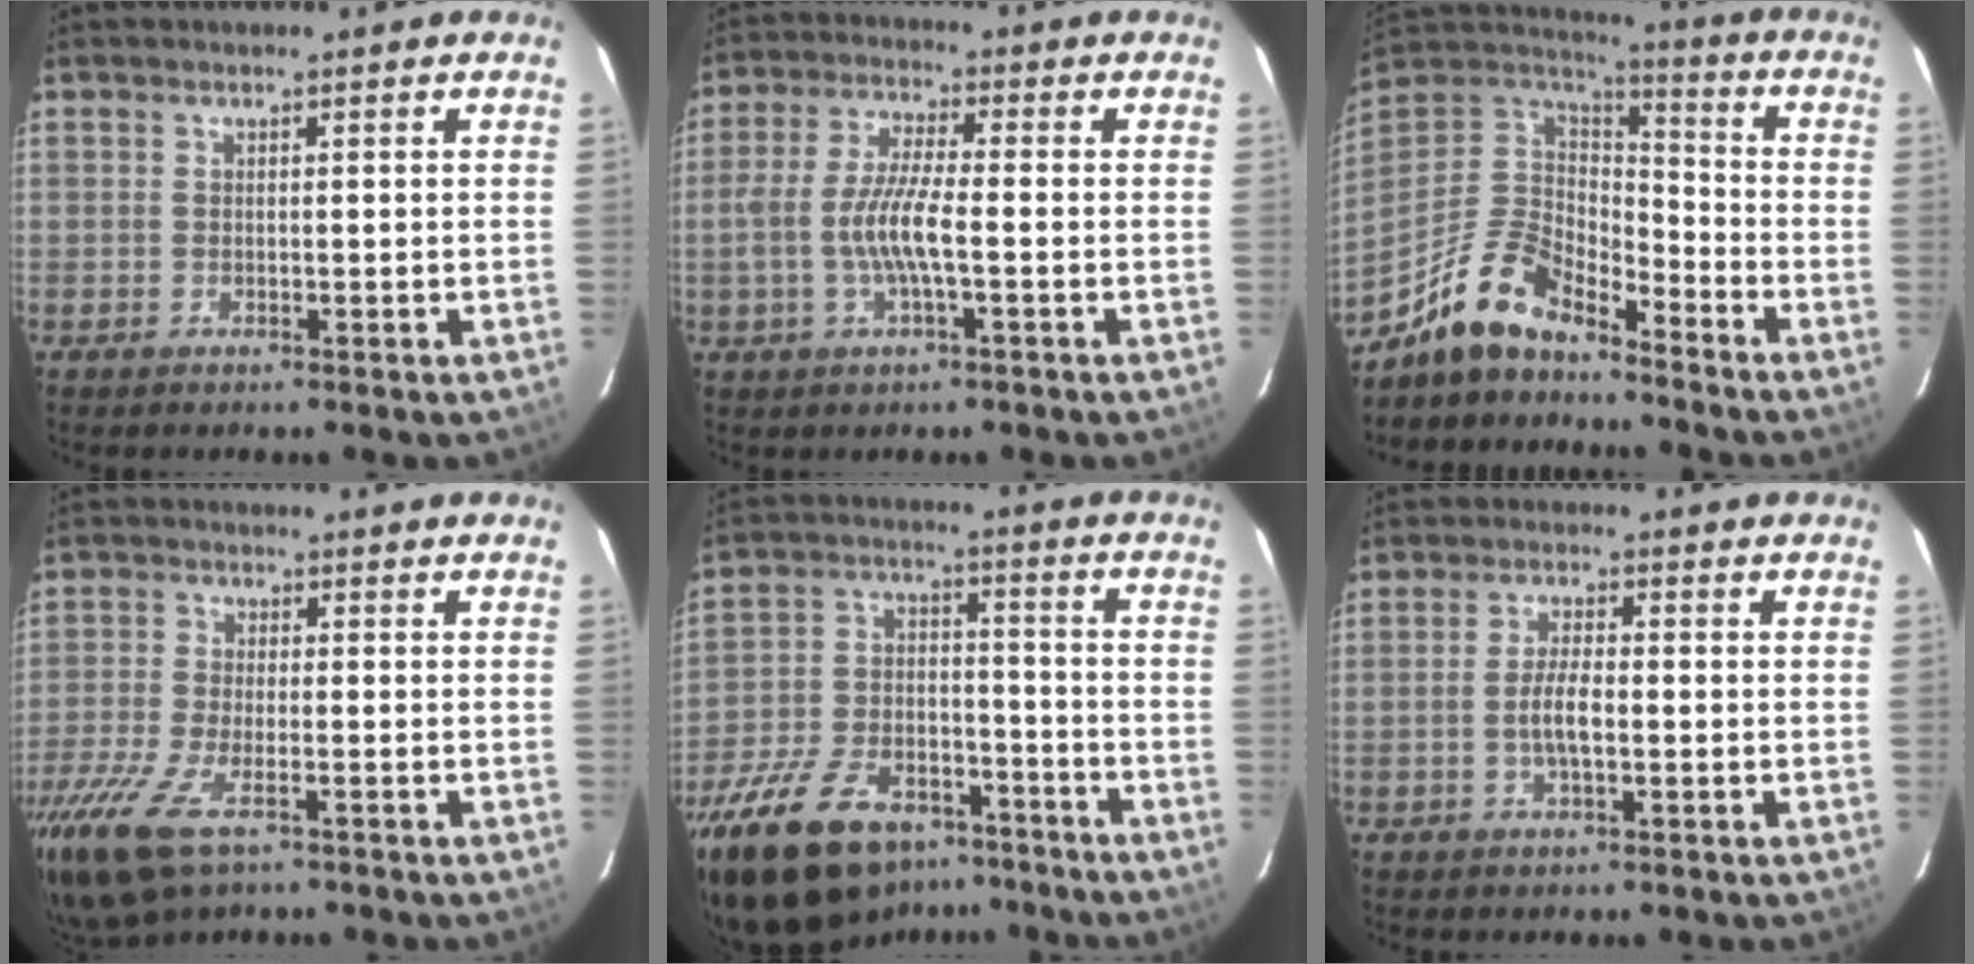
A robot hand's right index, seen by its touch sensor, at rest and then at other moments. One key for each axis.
{"total": 8.4, "fx": -1.9, "fy": 1.4, "fz": 8.0, "tx": -0.167, "ty": 0.001, "tz": -0.037}
{"total": 13.8, "fx": -10.9, "fy": 5.3, "fz": 6.5, "tx": -0.154, "ty": 0.012, "tz": -0.212}
{"total": 13.7, "fx": -8.5, "fy": 5.3, "fz": 9.4, "tx": -0.222, "ty": -0.046, "tz": -0.164}
{"total": 24.1, "fx": -17.0, "fy": 11.5, "fz": 12.6, "tx": -0.269, "ty": -0.014, "tz": -0.271}
{"total": 4.4, "fx": -1.1, "fy": 1.3, "fz": 4.1, "tx": -0.082, "ty": 0.001, "tz": -0.020}